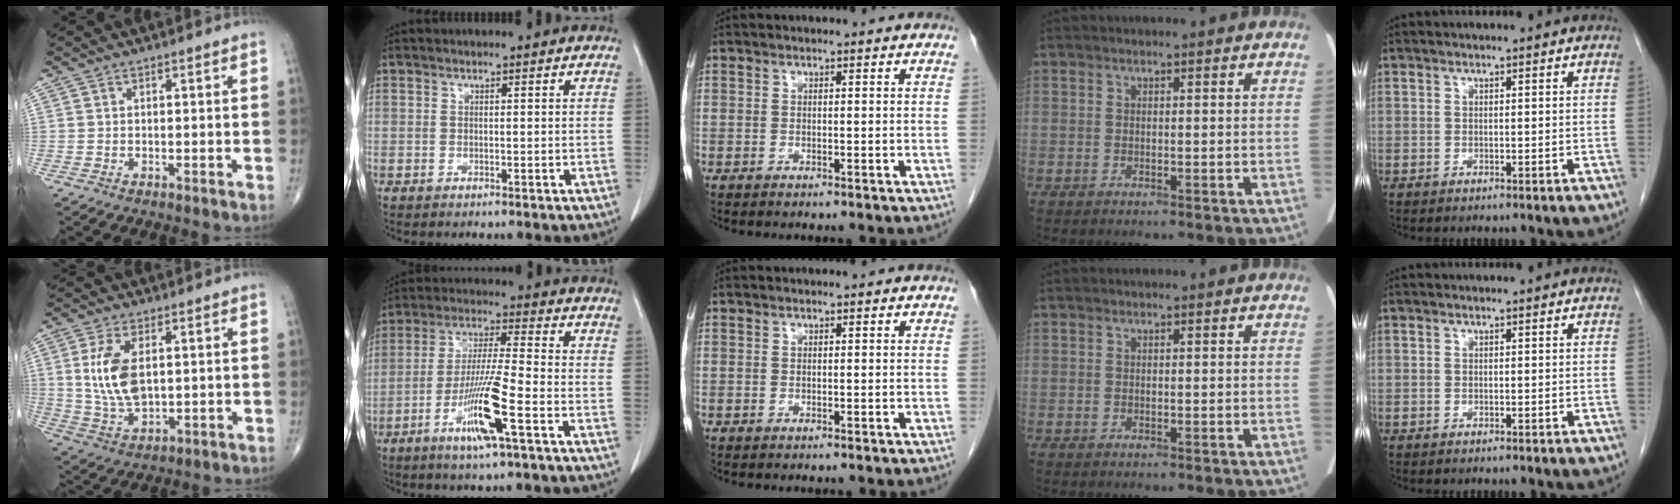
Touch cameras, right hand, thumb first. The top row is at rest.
{"thumb": {"total": 10.4, "force": [1.8, 5.5, 8.6], "torque": [-0.173, -0.012, 0.043]}, "index": {"total": 11.2, "force": [-4.9, -0.2, 10.0], "torque": [-0.194, -0.016, -0.097]}}